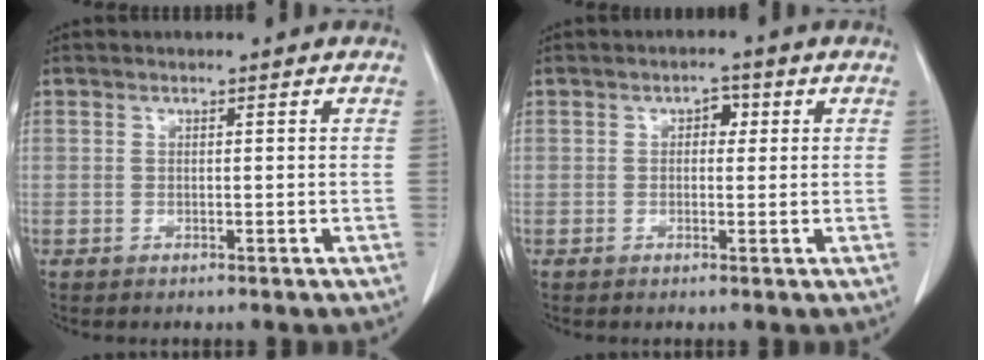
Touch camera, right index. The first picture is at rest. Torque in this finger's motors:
{"motor_torque": [0.05, 0.05, 0.00, 0.00]}